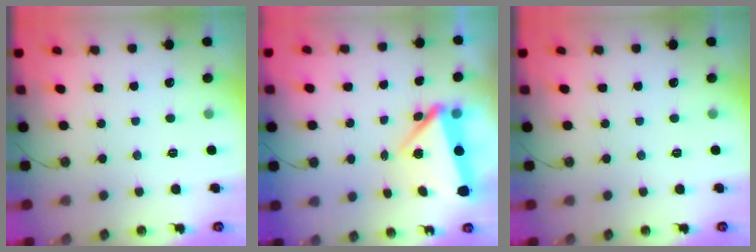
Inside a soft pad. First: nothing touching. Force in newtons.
{"total": 8.0, "press": 7.9, "slide": 1.5}
{"total": 0.0}